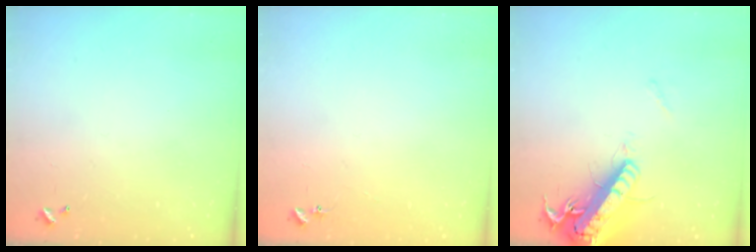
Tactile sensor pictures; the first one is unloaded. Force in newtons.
{"total": 5.4, "press": 5.4, "slide": 0.6}
{"total": 20.1, "press": 19.7, "slide": 3.9}